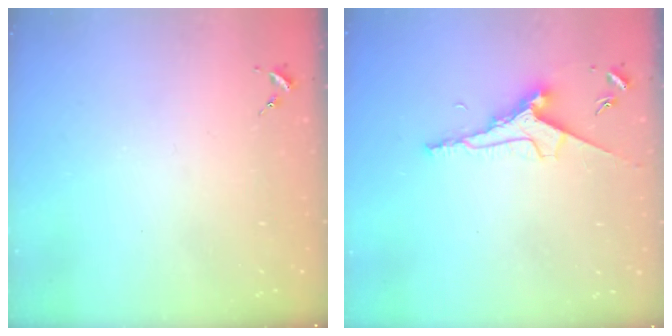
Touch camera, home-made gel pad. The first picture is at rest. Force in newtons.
{"total": 9.0, "press": 9.0, "slide": 0.8}